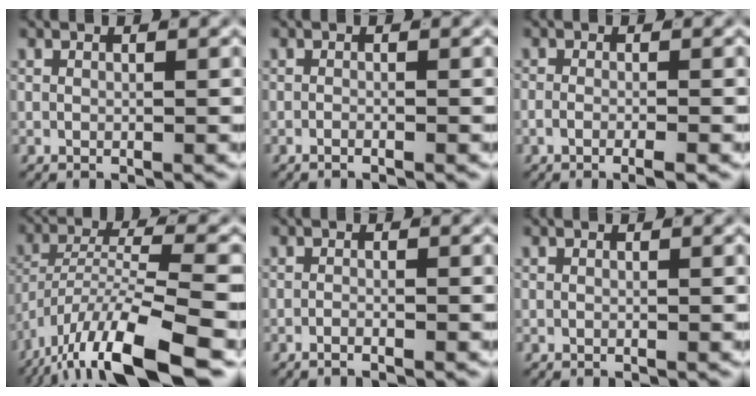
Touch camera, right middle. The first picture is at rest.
{"total": 1.0, "force": [-0.9, 0.2, 0.4], "torque": [-0.010, 0.001, -0.021]}
{"total": 2.2, "force": [-1.5, 0.4, 1.6], "torque": [-0.032, -0.001, -0.027]}
{"total": 10.6, "force": [-6.6, 3.3, 7.6], "torque": [-0.130, -0.015, -0.100]}
{"total": 1.3, "force": [-1.2, 0.2, 0.5], "torque": [-0.013, 0.000, -0.026]}
{"total": 0.0}